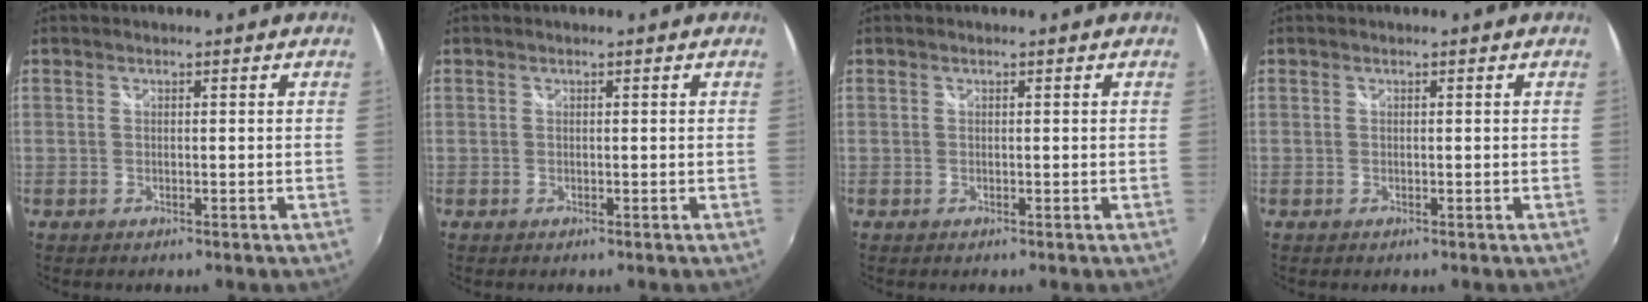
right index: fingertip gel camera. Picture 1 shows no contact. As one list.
[{"total": 0.0}, {"total": 0.0}, {"total": 0.0}]